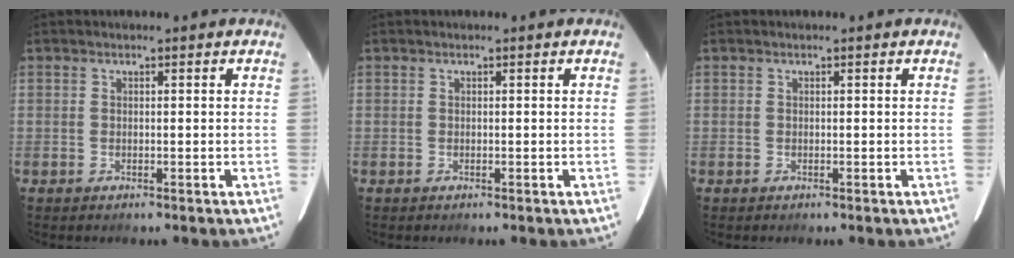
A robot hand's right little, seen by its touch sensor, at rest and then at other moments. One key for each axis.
{"total": 0.0}
{"total": 0.0}